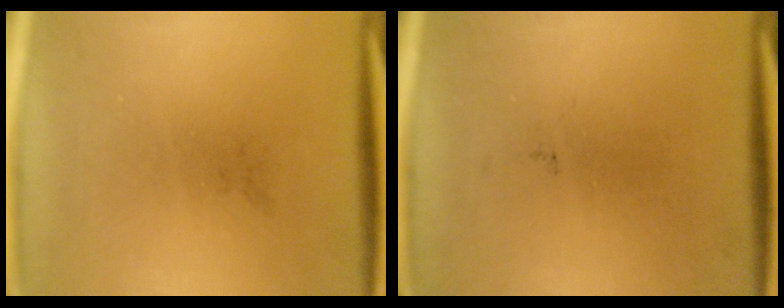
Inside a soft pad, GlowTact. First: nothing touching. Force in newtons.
{"total": 0.0}